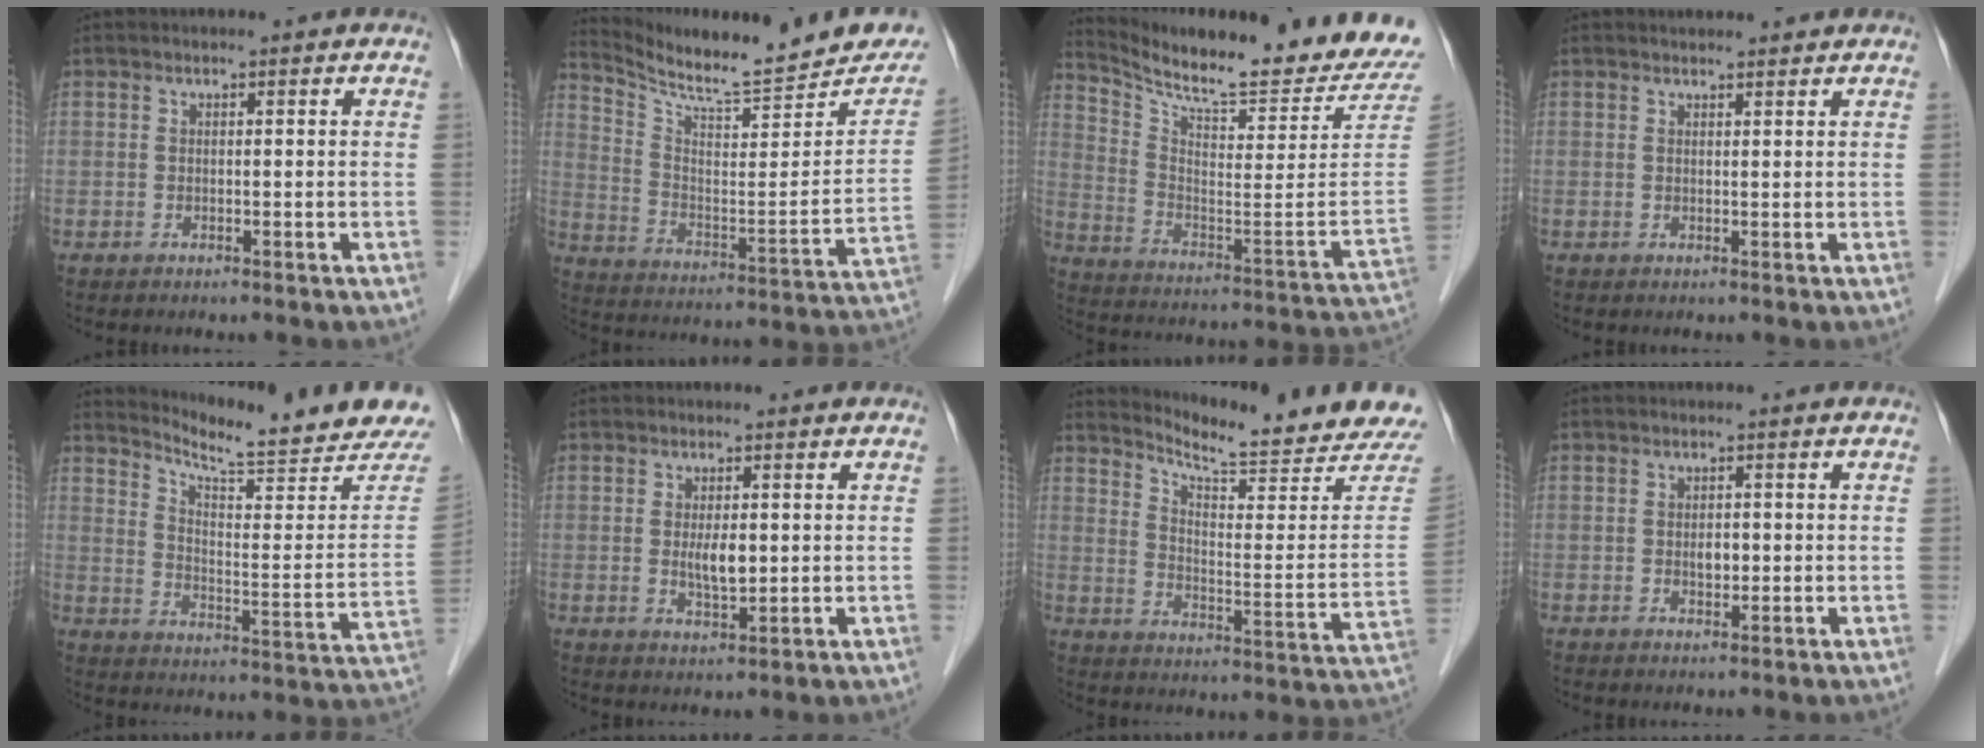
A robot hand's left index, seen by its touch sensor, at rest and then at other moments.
{"total": 19.4, "force": [17.3, 2.6, 8.4], "torque": [-0.131, -0.056, 0.250]}
{"total": 23.5, "force": [21.7, 0.2, 9.0], "torque": [-0.162, -0.112, 0.300]}
{"total": 3.0, "force": [2.9, 0.4, 0.6], "torque": [-0.012, 0.013, 0.037]}
{"total": 17.5, "force": [16.4, -0.2, 6.1], "torque": [-0.102, -0.085, 0.217]}
{"total": 3.6, "force": [0.1, 1.2, 3.4], "torque": [-0.062, -0.009, 0.005]}
{"total": 16.5, "force": [15.8, -0.7, 4.7], "torque": [-0.083, -0.093, 0.208]}
{"total": 1.8, "force": [-0.3, 1.1, 1.4], "torque": [-0.023, -0.003, -0.004]}